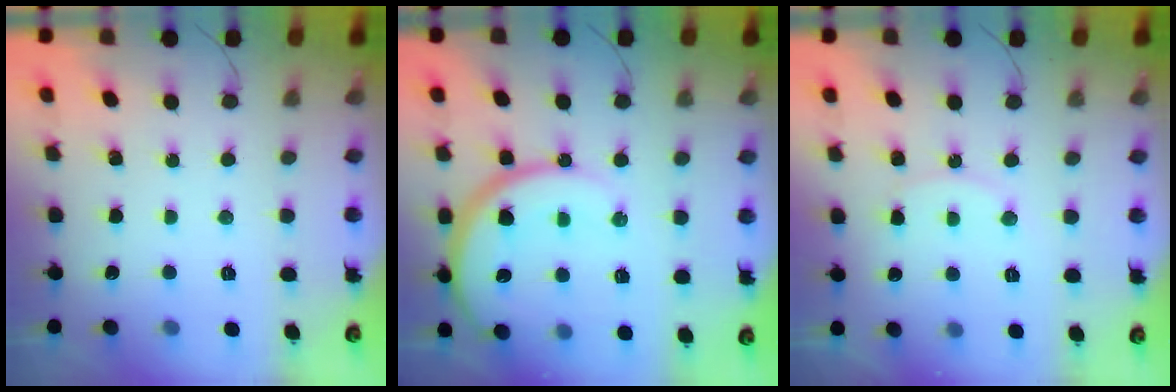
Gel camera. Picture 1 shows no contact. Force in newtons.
{"total": 17.2, "press": 17.1, "slide": 1.7}
{"total": 7.7, "press": 7.7, "slide": 0.5}